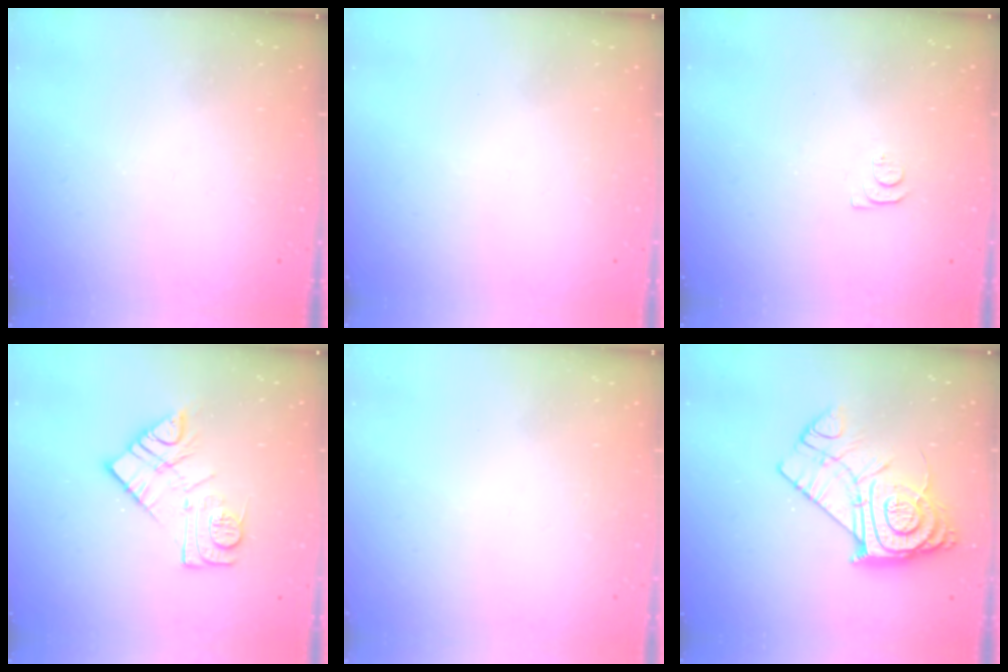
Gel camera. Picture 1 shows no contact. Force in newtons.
{"total": 1.7, "press": 1.6, "slide": 0.1}
{"total": 4.6, "press": 4.6, "slide": 0.6}
{"total": 11.6, "press": 11.6, "slide": 0.6}
{"total": 1.5, "press": 1.5, "slide": 0.1}
{"total": 14.6, "press": 14.5, "slide": 1.4}